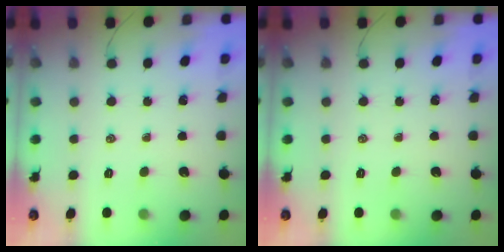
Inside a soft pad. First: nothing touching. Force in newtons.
{"total": 0.0}